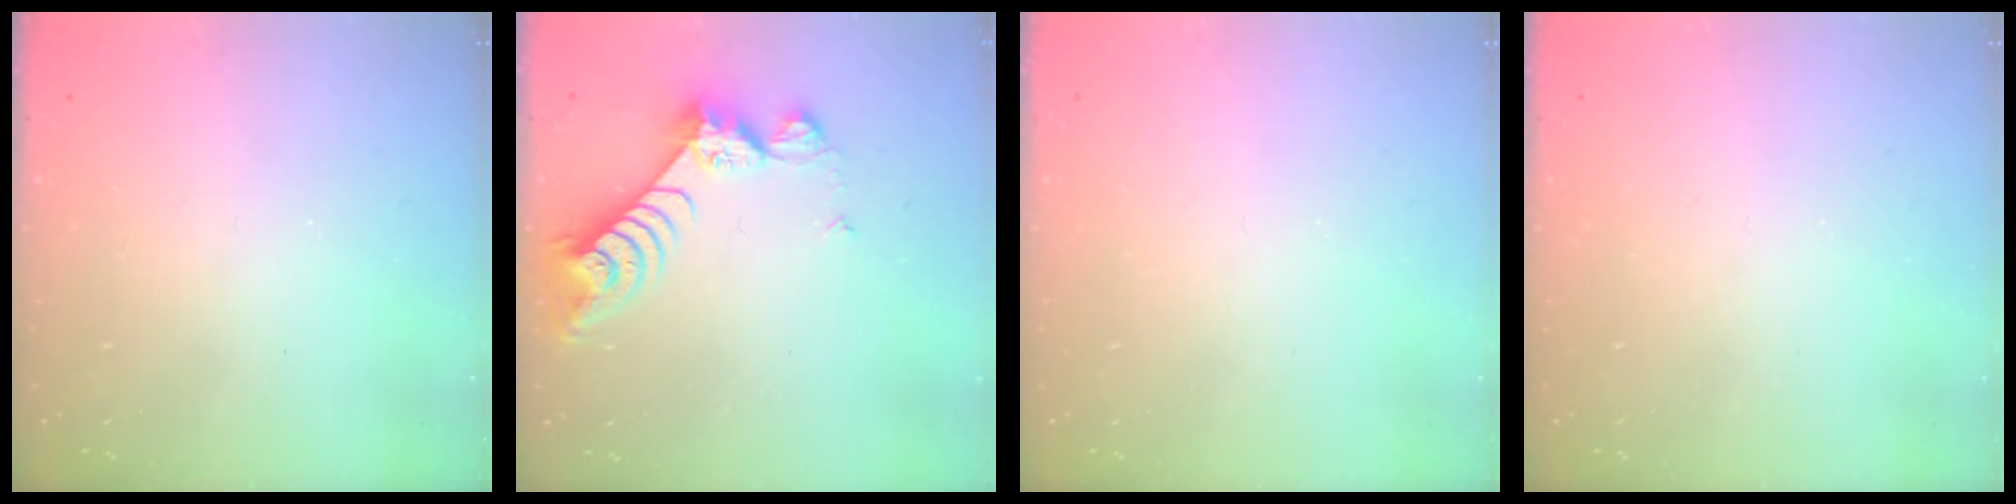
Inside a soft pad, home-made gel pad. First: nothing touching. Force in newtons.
{"total": 8.6, "press": 8.5, "slide": 0.7}
{"total": 0.0}
{"total": 0.0}